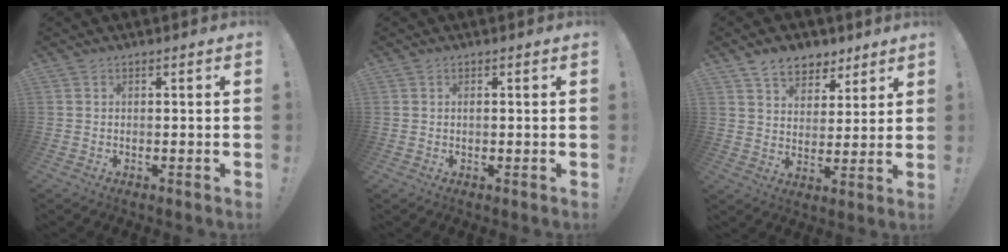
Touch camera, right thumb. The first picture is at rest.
{"total": 0.7, "force": [-0.1, 0.6, 0.3], "torque": [0.000, -0.001, -0.003]}
{"total": 9.3, "force": [6.6, 6.0, 2.7], "torque": [-0.036, -0.041, 0.127]}